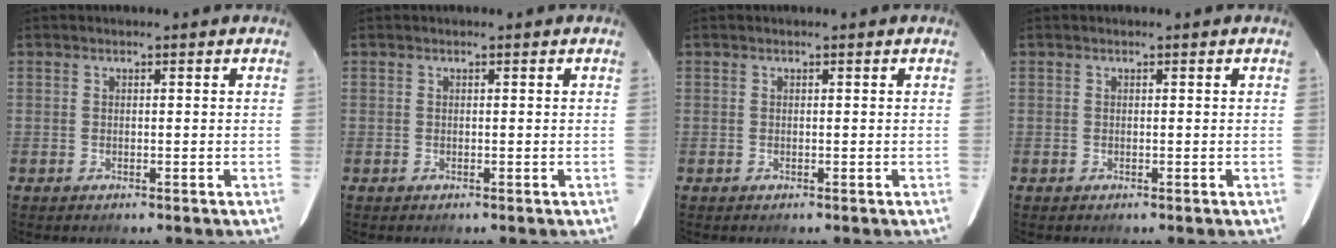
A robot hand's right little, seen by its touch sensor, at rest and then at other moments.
{"total": 0.0}
{"total": 0.0}
{"total": 0.0}